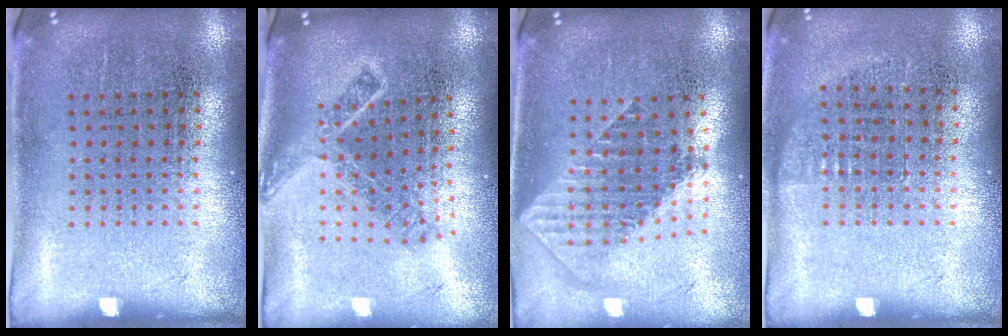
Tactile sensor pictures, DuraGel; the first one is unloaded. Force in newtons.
{"total": 1.9, "press": 1.3, "slide": 1.4}
{"total": 1.8, "press": 1.5, "slide": 1.0}
{"total": 0.7, "press": 0.6, "slide": 0.3}